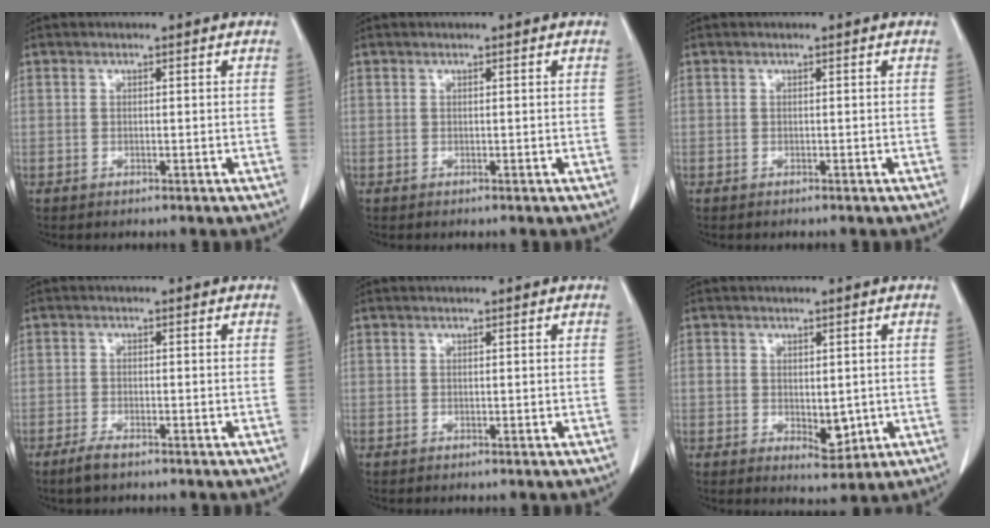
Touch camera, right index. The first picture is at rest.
{"total": 0.0}
{"total": 0.0}
{"total": 2.6, "force": [-2.0, 0.5, 1.6], "torque": [-0.039, -0.004, -0.036]}
{"total": 0.0}
{"total": 4.8, "force": [-0.3, 2.9, 3.9], "torque": [-0.050, -0.004, 0.010]}